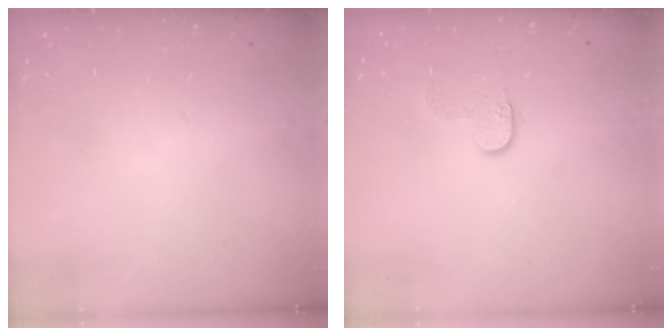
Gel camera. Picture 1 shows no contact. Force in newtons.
{"total": 5.6, "press": 5.6, "slide": 0.5}